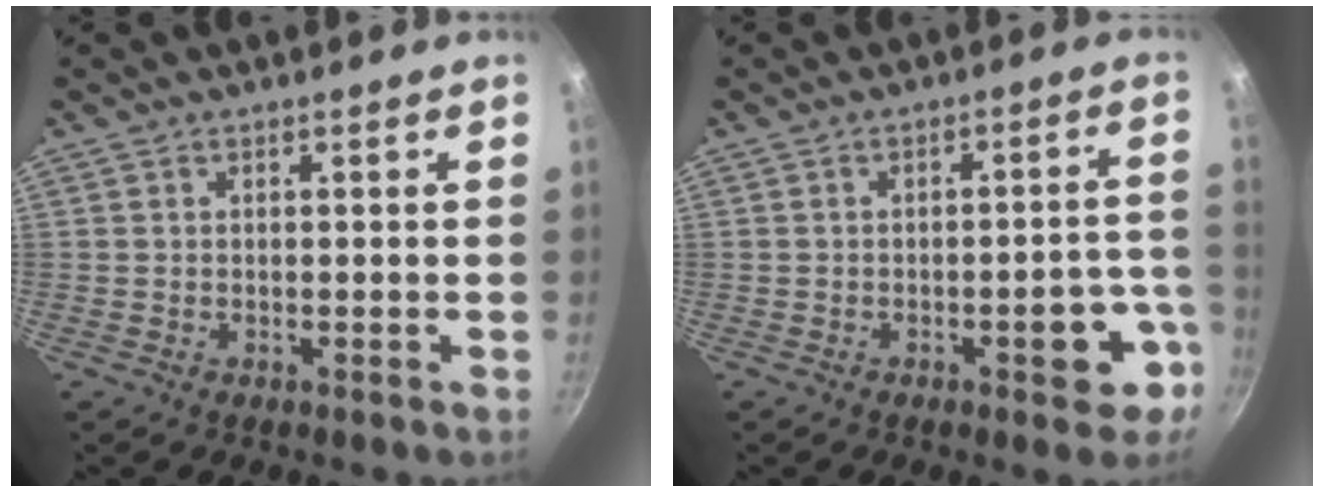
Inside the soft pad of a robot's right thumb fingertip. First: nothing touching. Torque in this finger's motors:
{"motor_torque": [1.17, 0.89, 0.94, -0.48, 0.23]}